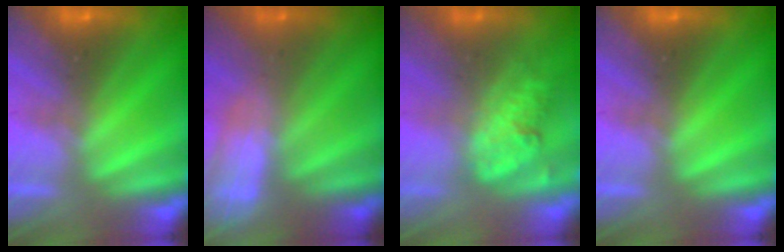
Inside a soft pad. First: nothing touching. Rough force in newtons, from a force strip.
{"total": 2.4}
{"total": 2.3}
{"total": 0.0}